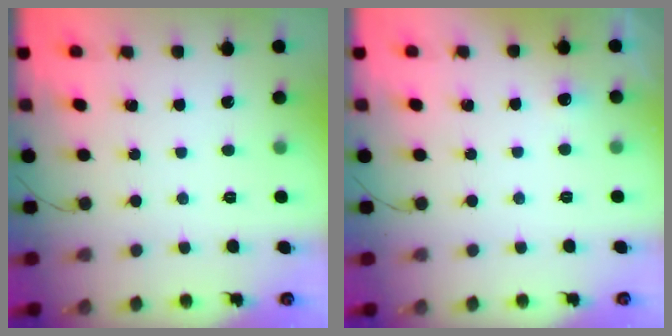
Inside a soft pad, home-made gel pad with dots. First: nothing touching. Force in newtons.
{"total": 11.0, "press": 3.4, "slide": 10.5}